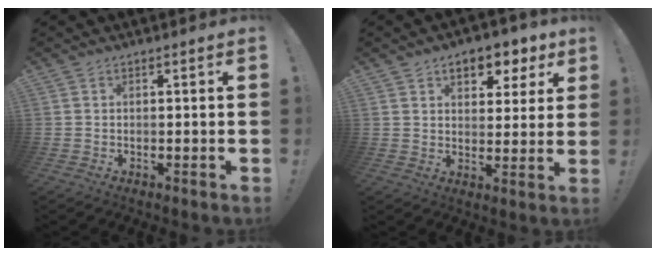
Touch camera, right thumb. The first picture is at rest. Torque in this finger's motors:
{"motor_torque": [-0.08, 0.03, 0.04, 0.18, 0.00]}